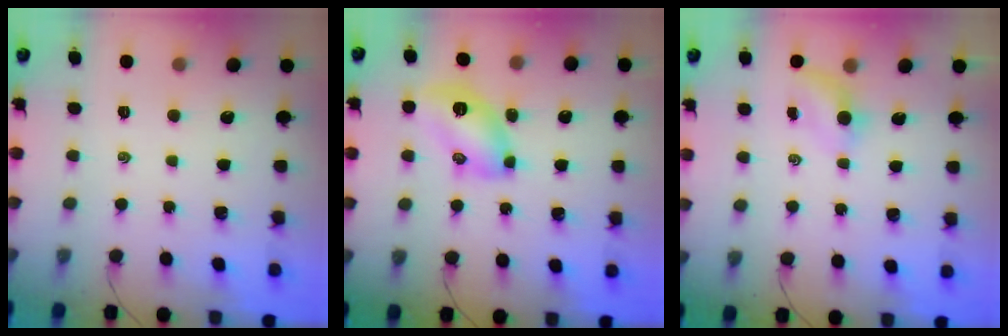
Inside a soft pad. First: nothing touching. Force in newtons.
{"total": 10.1, "press": 10.0, "slide": 0.9}
{"total": 3.6, "press": 3.4, "slide": 1.3}